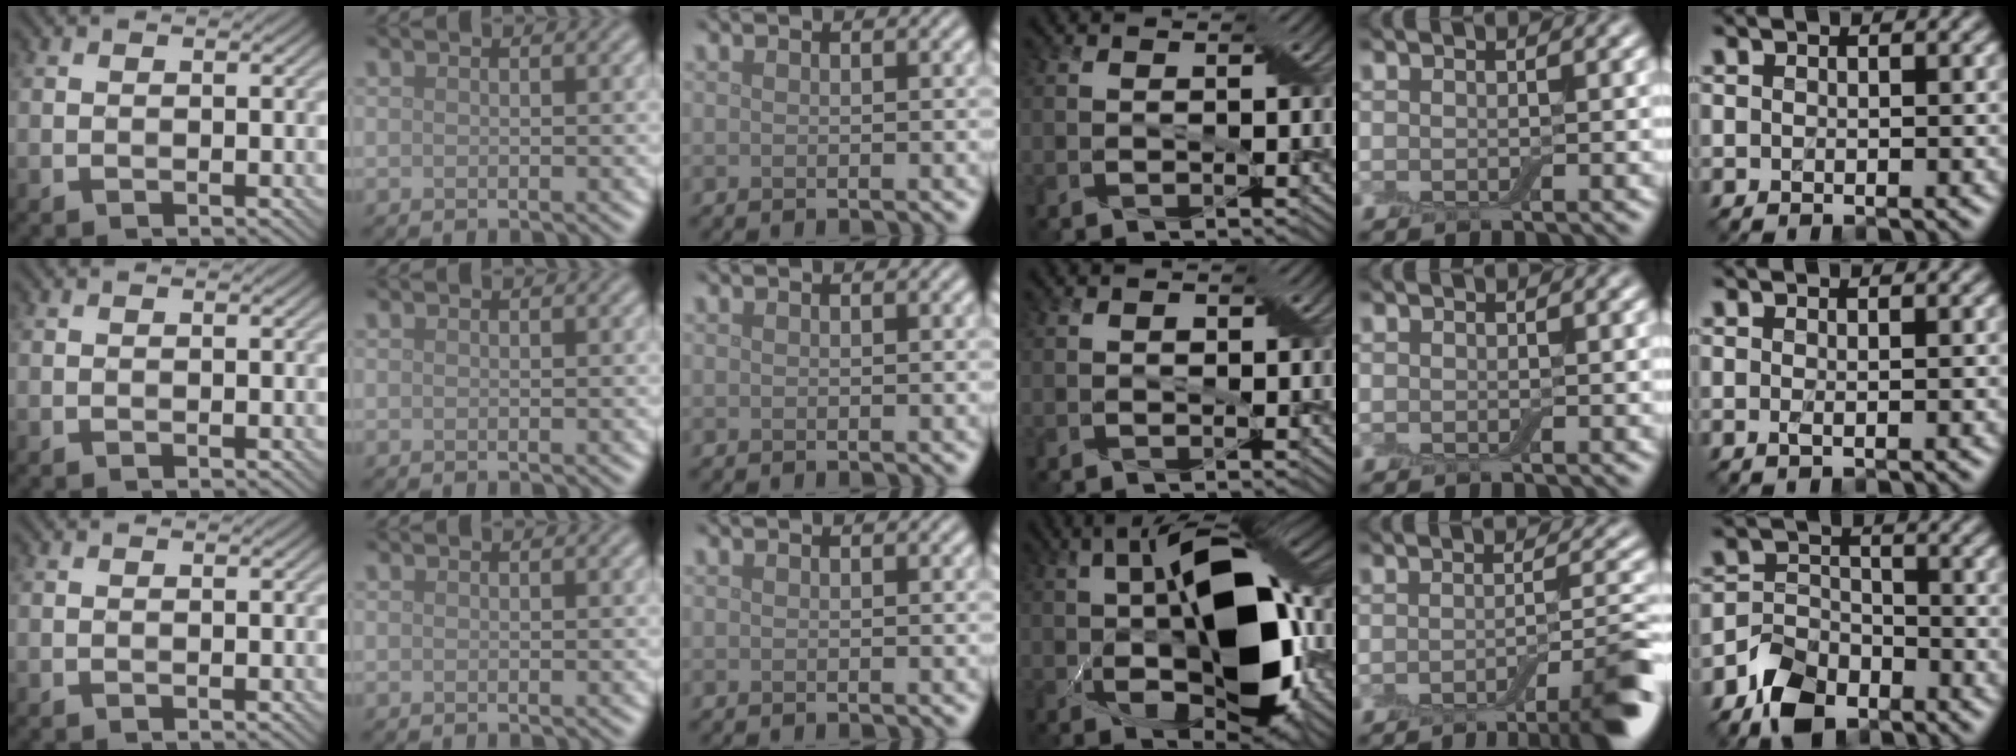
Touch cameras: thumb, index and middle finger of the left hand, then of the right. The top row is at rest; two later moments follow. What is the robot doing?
{"motion": "pour", "object": "cup"}